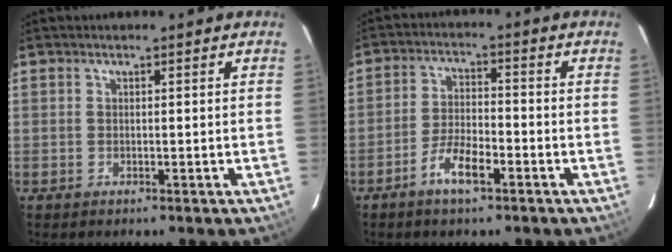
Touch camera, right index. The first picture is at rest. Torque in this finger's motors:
{"motor_torque": [0.16, -0.20, 0.12, 0.03]}